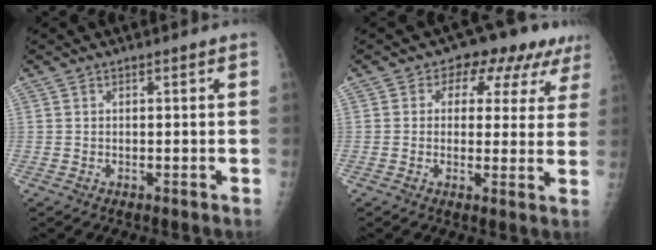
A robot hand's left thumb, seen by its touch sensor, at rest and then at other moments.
{"total": 9.6, "force": [5.2, 6.5, 4.8], "torque": [-0.004, -0.009, 0.050]}